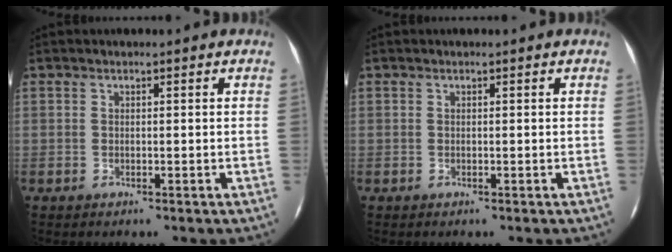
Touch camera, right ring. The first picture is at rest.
{"total": 0.0}